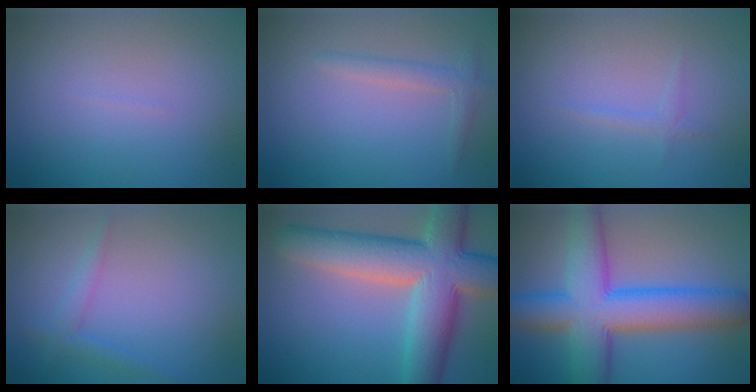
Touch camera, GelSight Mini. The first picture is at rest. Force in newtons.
{"total": 1.6, "press": 1.6, "slide": 0.1}
{"total": 0.8, "press": 0.8, "slide": 0.1}
{"total": 1.5, "press": 1.5, "slide": 0.1}
{"total": 11.4, "press": 11.3, "slide": 0.8}
{"total": 9.9, "press": 9.9, "slide": 0.2}